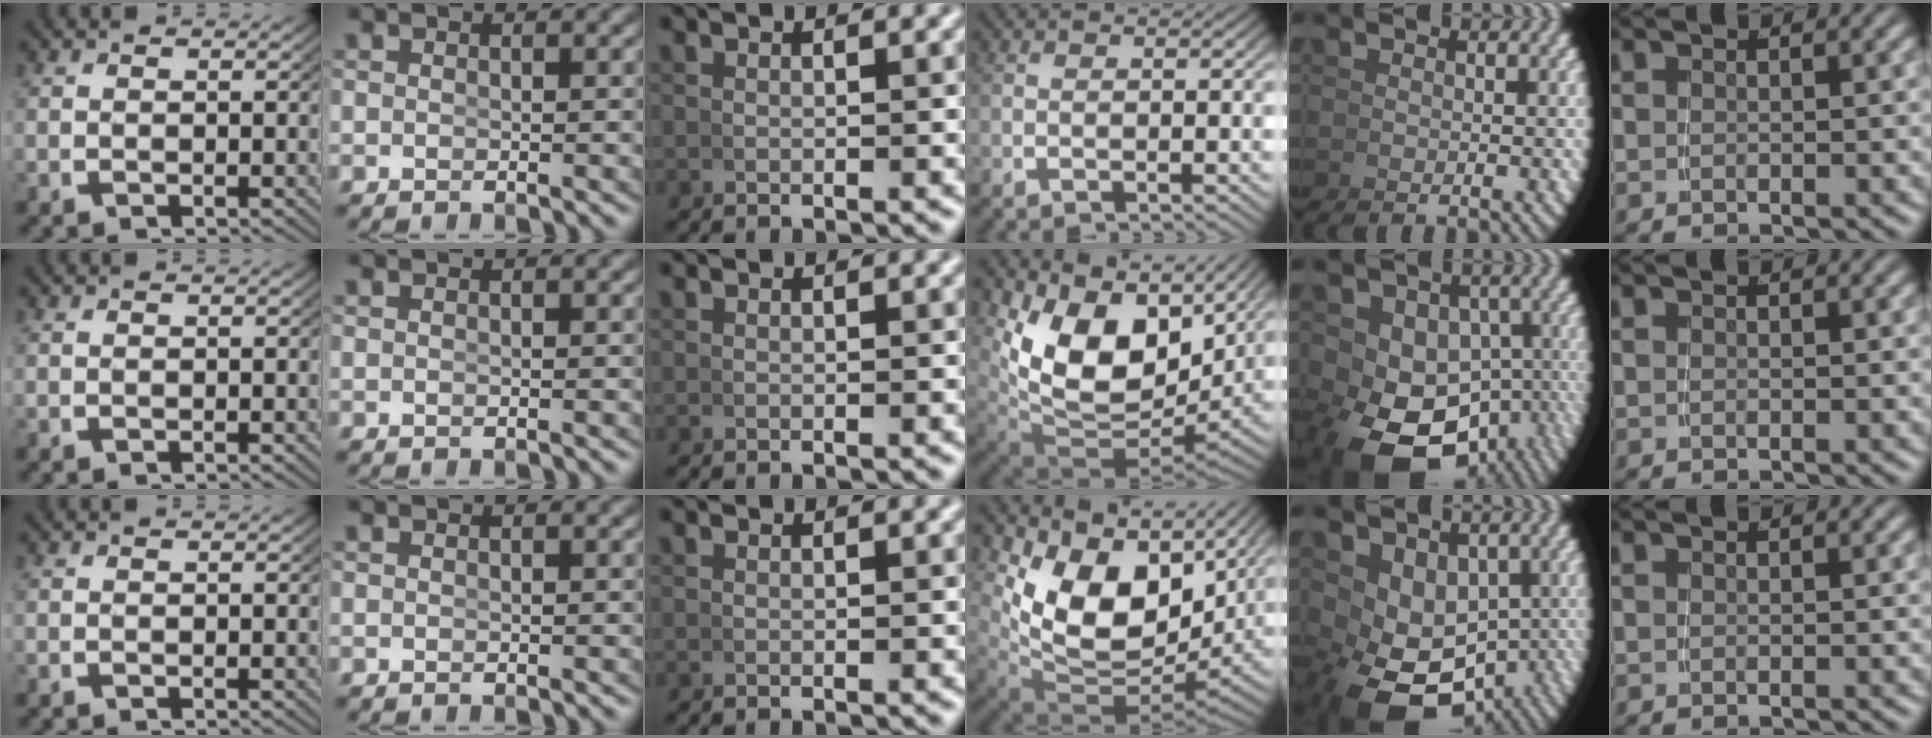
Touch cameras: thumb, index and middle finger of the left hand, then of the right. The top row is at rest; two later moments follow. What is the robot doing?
{"motion": "grasp_and_lifting", "object": "coin"}